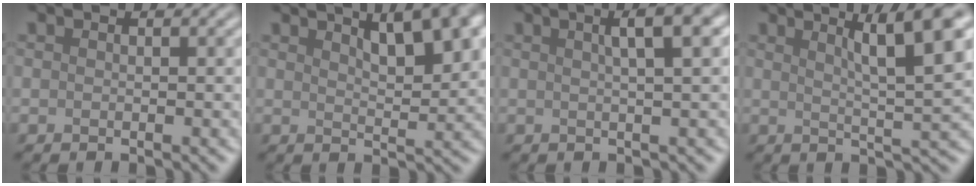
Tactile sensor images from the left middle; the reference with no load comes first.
{"total": 7.2, "force": [3.9, 2.6, 5.5], "torque": [-0.055, 0.023, 0.050]}
{"total": 4.3, "force": [1.5, 1.0, 3.9], "torque": [-0.037, 0.016, 0.017]}
{"total": 7.8, "force": [3.4, 1.4, 6.9], "torque": [-0.074, 0.014, 0.054]}